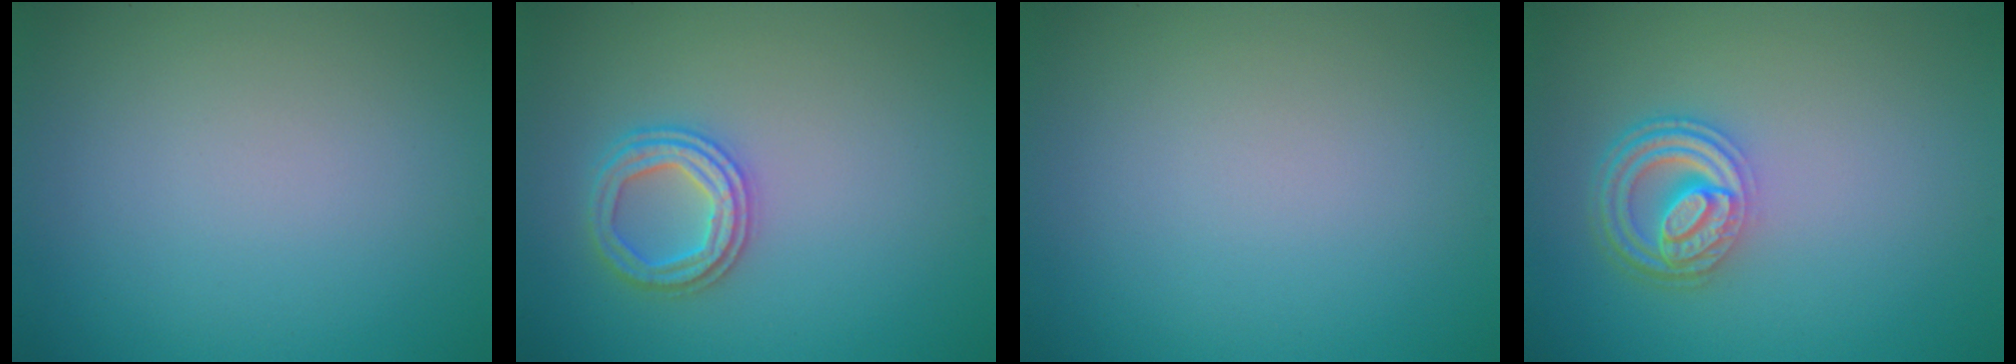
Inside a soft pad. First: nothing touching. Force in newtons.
{"total": 2.6, "press": 2.6, "slide": 0.1}
{"total": 0.0}
{"total": 4.6, "press": 3.4, "slide": 3.1}